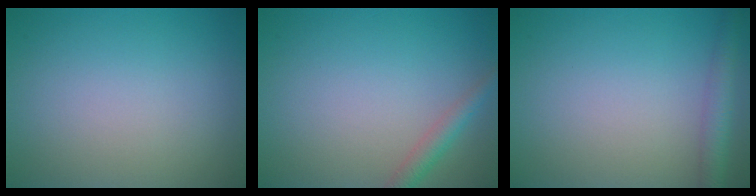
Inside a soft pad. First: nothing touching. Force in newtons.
{"total": 2.0, "press": 2.0, "slide": 0.1}
{"total": 2.8, "press": 2.8, "slide": 0.1}